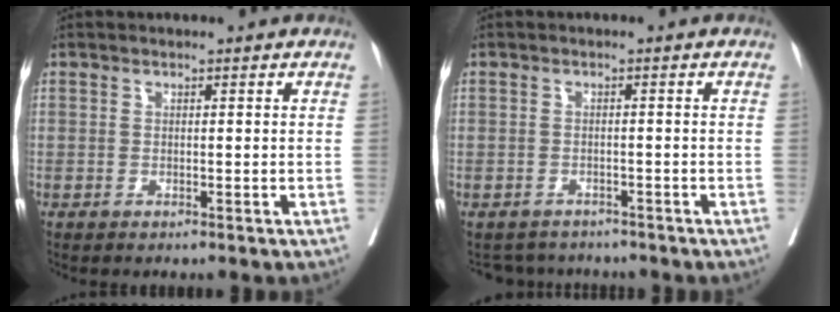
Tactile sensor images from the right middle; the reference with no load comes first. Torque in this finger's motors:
{"motor_torque": [-0.03, -0.04, -0.02, 0.00]}